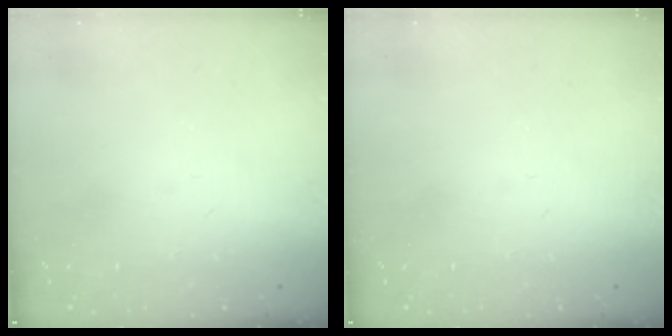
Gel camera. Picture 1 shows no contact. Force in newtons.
{"total": 0.0}